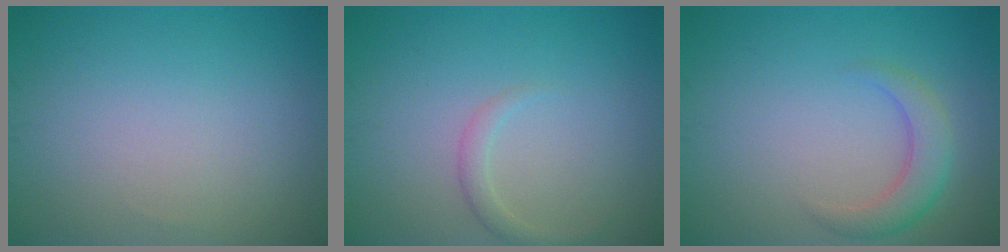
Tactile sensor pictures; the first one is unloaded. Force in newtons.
{"total": 1.4, "press": 1.4, "slide": 0.1}
{"total": 2.9, "press": 2.9, "slide": 0.2}